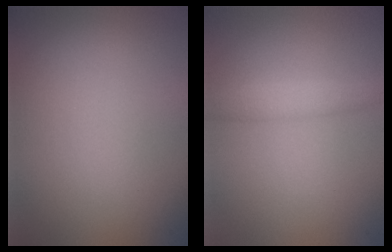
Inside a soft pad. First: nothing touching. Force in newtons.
{"total": 1.7, "press": 1.7, "slide": 0.1}